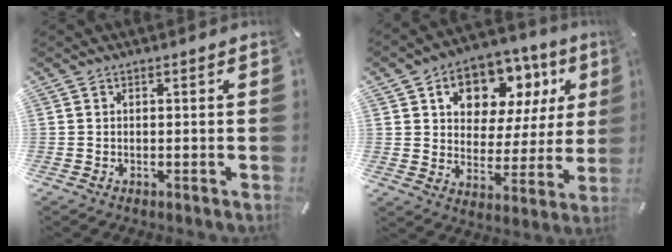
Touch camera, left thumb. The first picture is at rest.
{"total": 12.9, "force": [6.2, 9.4, 6.2], "torque": [-0.098, -0.032, 0.111]}